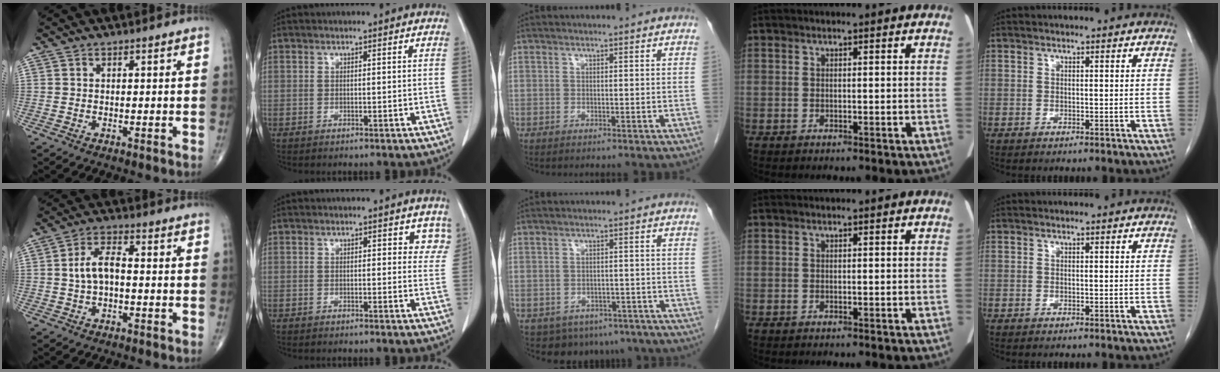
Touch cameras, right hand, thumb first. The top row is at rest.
{"thumb": {"total": 5.9, "force": [-0.2, 2.9, 5.1], "torque": [-0.100, 0.022, -0.010]}, "index": {"total": 3.3, "force": [1.7, 1.8, 2.1], "torque": [0.000, 0.000, 0.009]}, "middle": {"total": 9.2, "force": [-6.5, 6.0, 2.4], "torque": [-0.029, 0.004, -0.071]}}